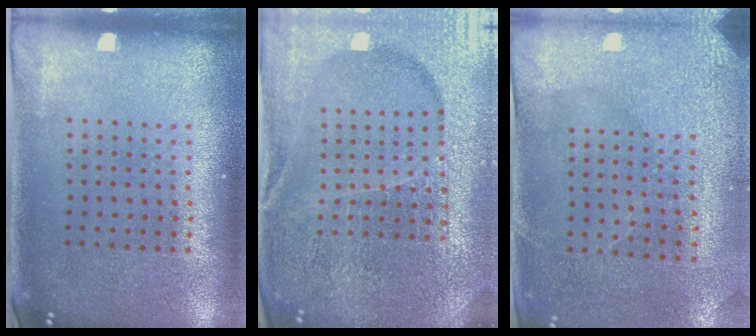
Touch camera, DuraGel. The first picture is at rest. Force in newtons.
{"total": 5.5, "press": 5.0, "slide": 2.5}
{"total": 2.9, "press": 2.7, "slide": 1.1}